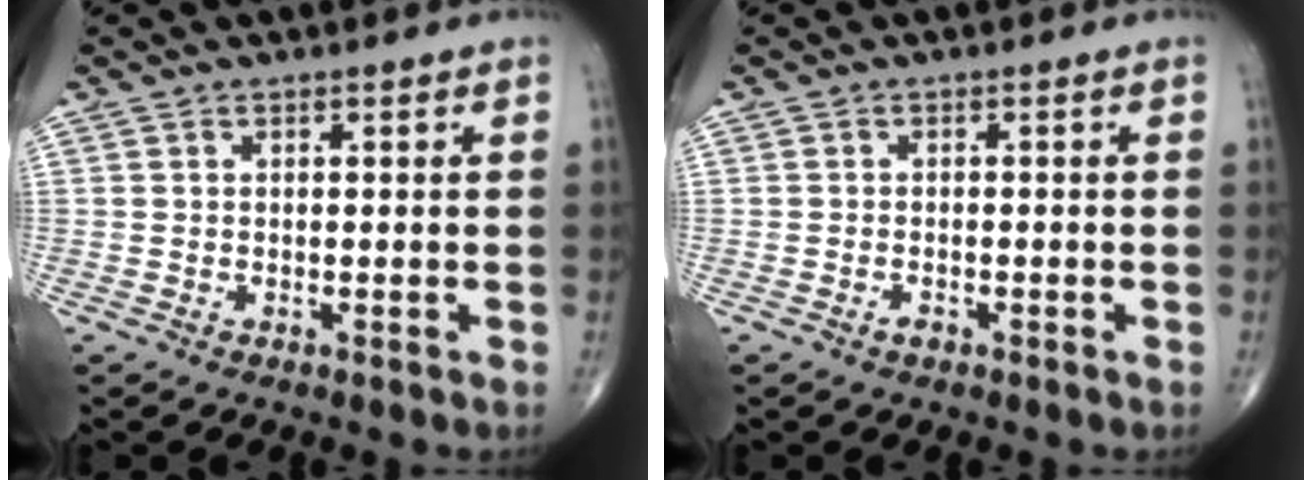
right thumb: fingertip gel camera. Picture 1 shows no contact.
{"total": 1.0, "force": [-0.7, 0.5, 0.6], "torque": [-0.011, 0.003, -0.012]}